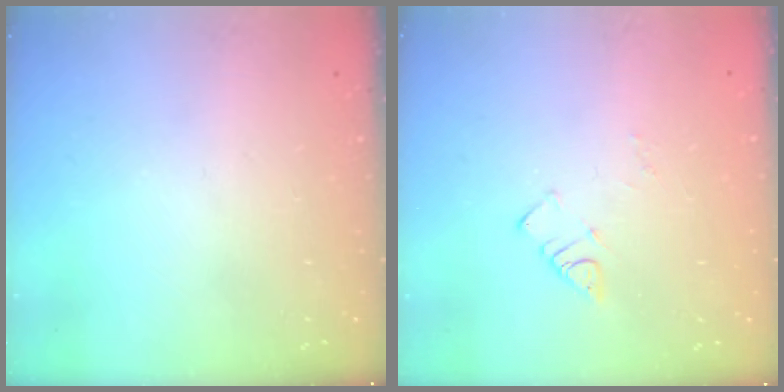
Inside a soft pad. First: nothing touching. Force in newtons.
{"total": 4.0, "press": 4.0, "slide": 0.4}